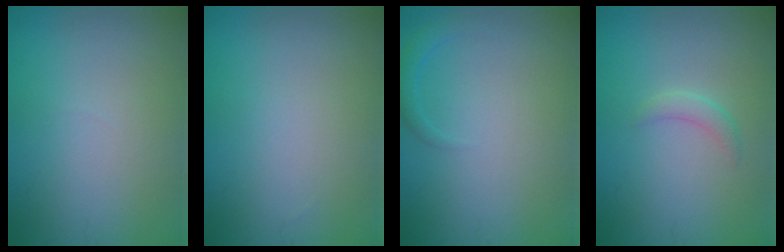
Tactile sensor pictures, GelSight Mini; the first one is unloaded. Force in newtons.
{"total": 0.0}
{"total": 1.2, "press": 1.1, "slide": 0.2}
{"total": 1.3, "press": 1.3, "slide": 0.0}